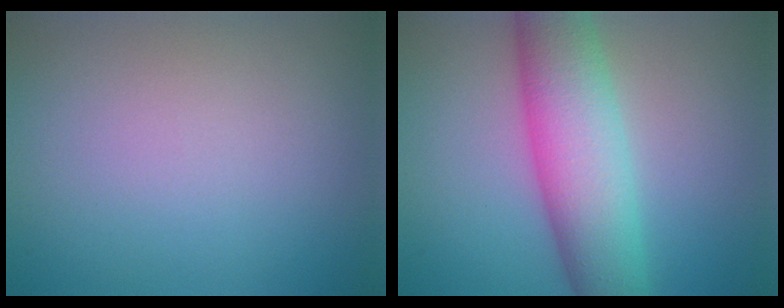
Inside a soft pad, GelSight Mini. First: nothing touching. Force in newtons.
{"total": 8.8, "press": 8.8, "slide": 0.1}